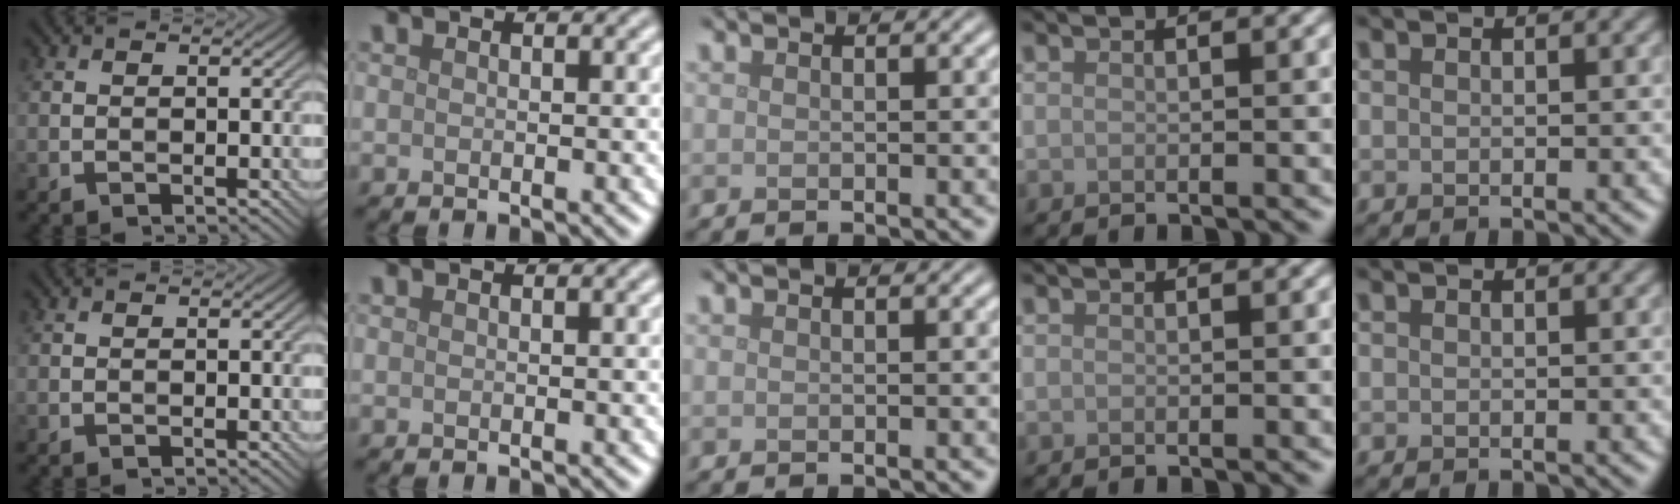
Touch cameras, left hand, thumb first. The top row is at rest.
{}